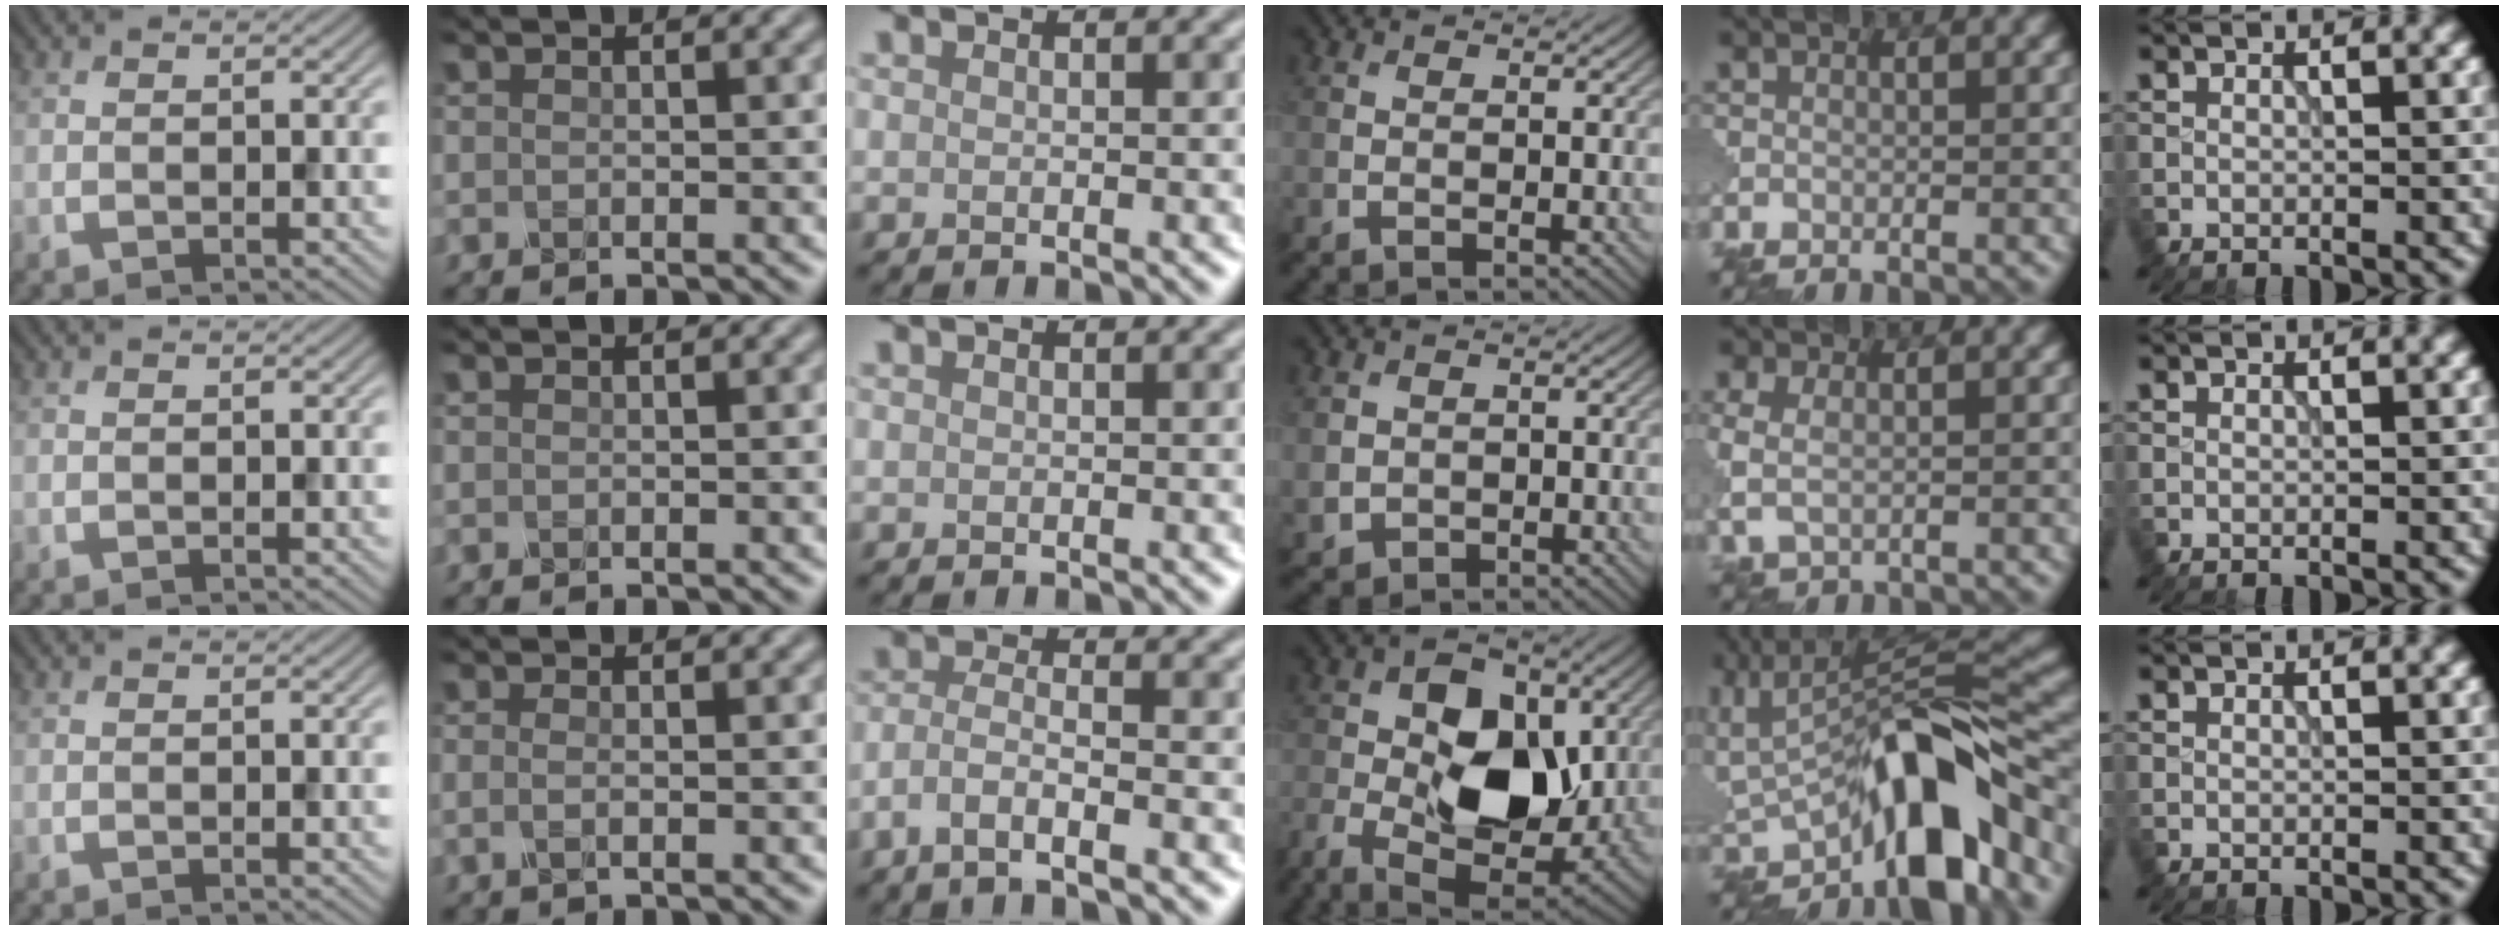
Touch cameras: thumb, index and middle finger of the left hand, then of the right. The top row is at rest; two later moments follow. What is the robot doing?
{"motion": "insert", "object": "pin"}